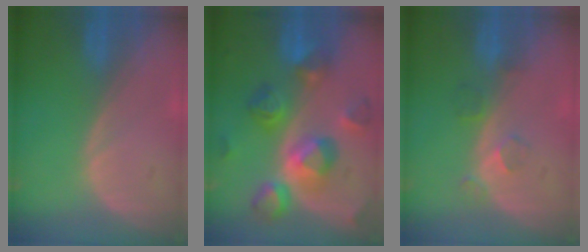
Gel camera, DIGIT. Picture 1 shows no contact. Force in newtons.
{"total": 10.8, "press": 10.8, "slide": 0.8}
{"total": 3.3, "press": 2.8, "slide": 1.7}